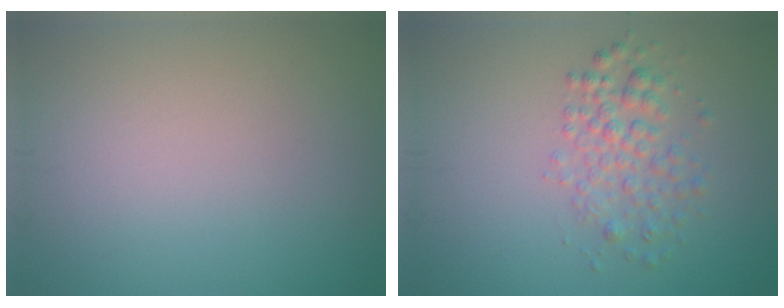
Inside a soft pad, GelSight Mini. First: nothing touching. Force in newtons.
{"total": 2.8, "press": 2.8, "slide": 0.1}